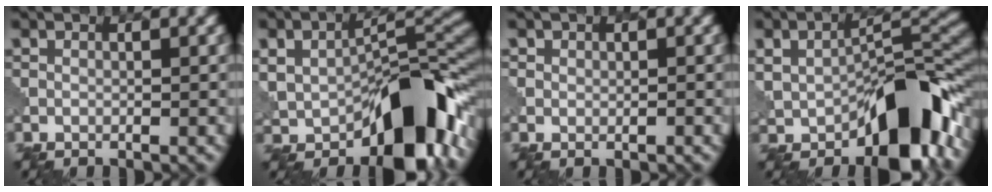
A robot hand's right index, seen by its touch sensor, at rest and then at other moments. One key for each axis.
{"total": 12.5, "fx": -4.0, "fy": 7.0, "fz": 9.6, "tx": -0.137, "ty": 0.000, "tz": -0.061}
{"total": 1.3, "fx": 0.4, "fy": 1.1, "fz": 0.4, "tx": -0.001, "ty": -0.003, "tz": 0.001}
{"total": 11.3, "fx": -3.8, "fy": 6.1, "fz": 8.8, "tx": -0.125, "ty": 0.002, "tz": -0.057}